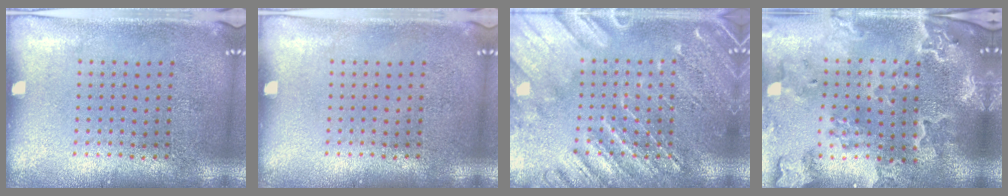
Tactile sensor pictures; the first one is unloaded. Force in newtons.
{"total": 0.0}
{"total": 4.4, "press": 4.3, "slide": 0.6}
{"total": 2.9, "press": 2.7, "slide": 1.0}